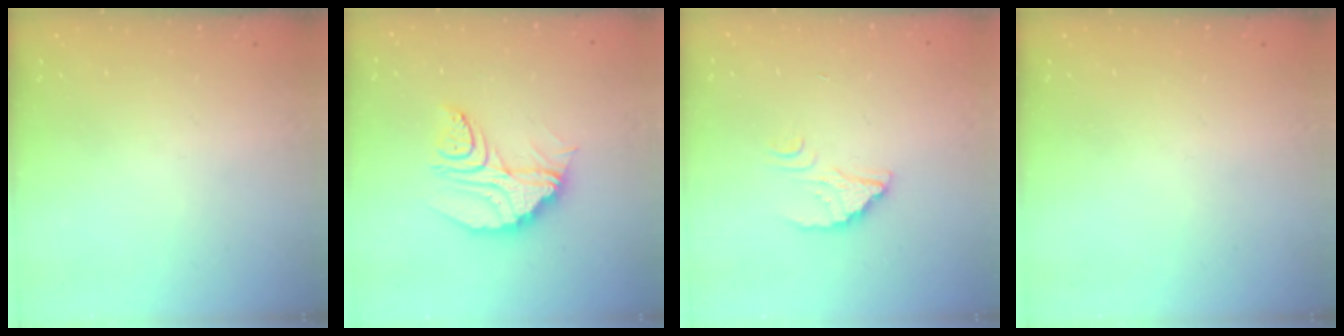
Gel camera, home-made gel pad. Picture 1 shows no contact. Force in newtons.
{"total": 13.1, "press": 13.1, "slide": 1.1}
{"total": 2.7, "press": 2.7, "slide": 0.1}
{"total": 0.0}